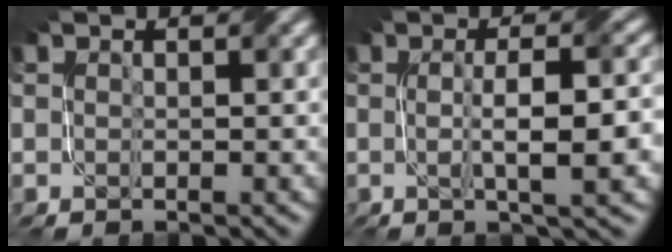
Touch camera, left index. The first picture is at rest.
{"total": 6.7, "force": [-0.4, 1.6, 6.5], "torque": [-0.090, 0.003, -0.003]}